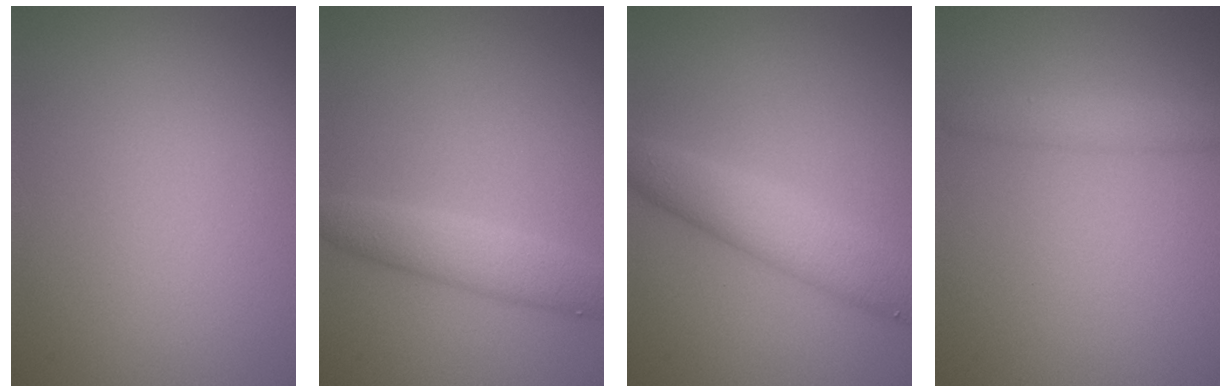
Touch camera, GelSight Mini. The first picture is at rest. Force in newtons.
{"total": 2.9, "press": 2.9, "slide": 0.1}
{"total": 4.3, "press": 4.3, "slide": 0.1}
{"total": 1.8, "press": 1.8, "slide": 0.1}